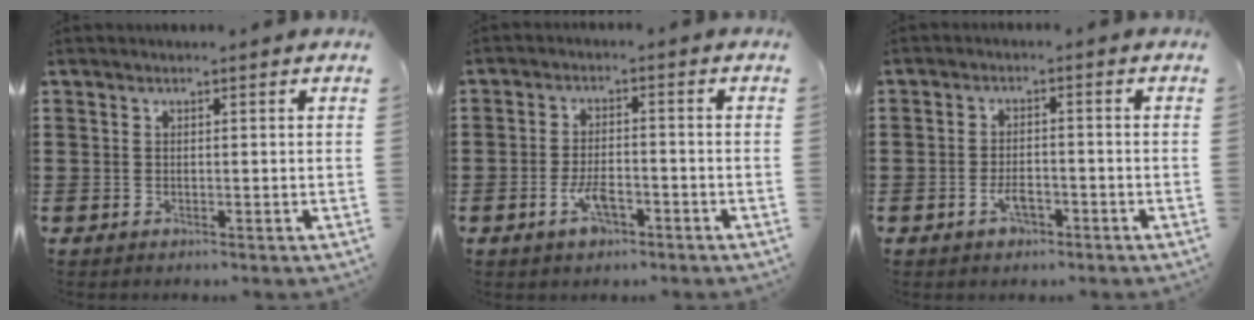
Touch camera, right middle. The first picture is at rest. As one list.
[{"total": 4.5, "force": [-2.4, 1.9, 3.3], "torque": [-0.069, 0.002, -0.046]}, {"total": 3.1, "force": [-1.8, 1.4, 2.1], "torque": [-0.039, 0.004, -0.032]}]